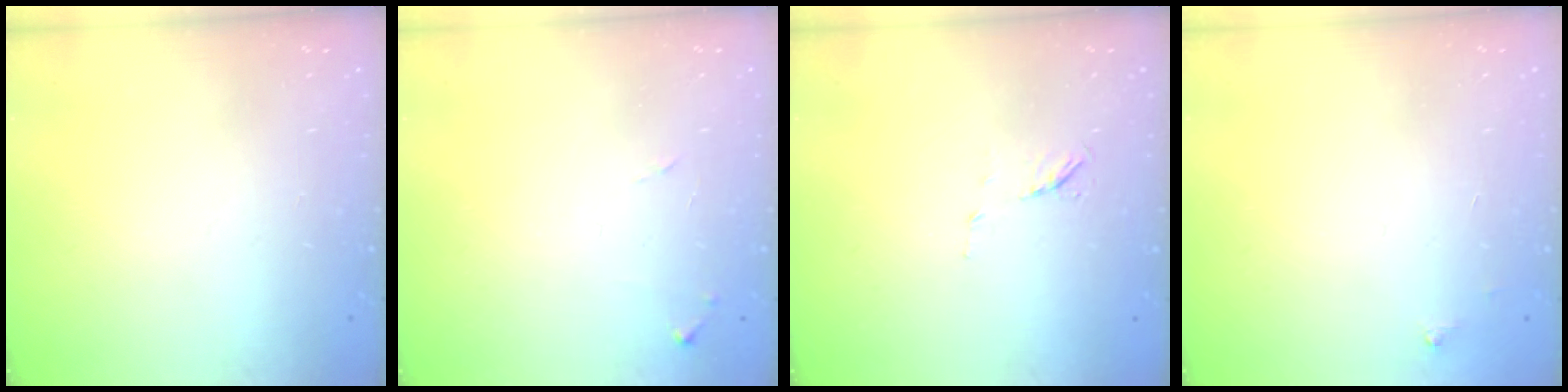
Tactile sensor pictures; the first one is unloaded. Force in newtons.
{"total": 5.4, "press": 5.4, "slide": 0.4}
{"total": 4.9, "press": 4.8, "slide": 1.3}
{"total": 2.5, "press": 2.5, "slide": 0.4}